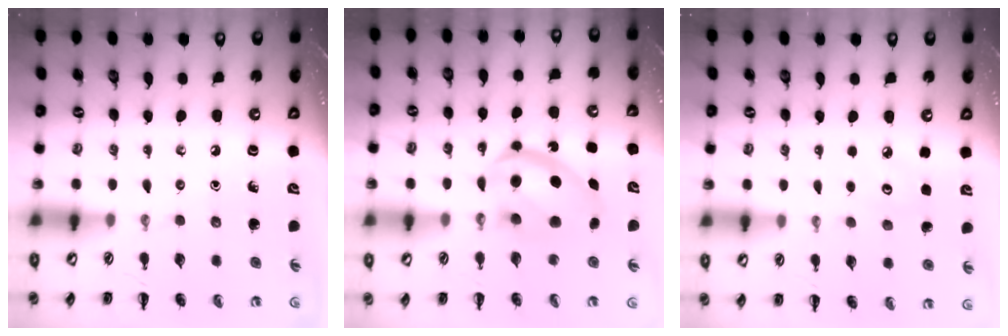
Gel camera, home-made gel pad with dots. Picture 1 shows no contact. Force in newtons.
{"total": 12.0, "press": 11.7, "slide": 3.0}
{"total": 3.0, "press": 2.9, "slide": 0.8}